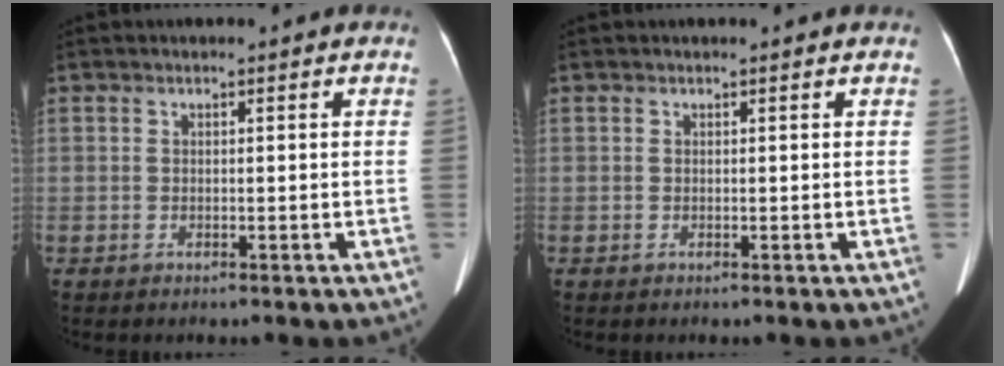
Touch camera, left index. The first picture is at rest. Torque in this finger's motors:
{"motor_torque": [0.11, 0.14, 0.01, 0.00]}